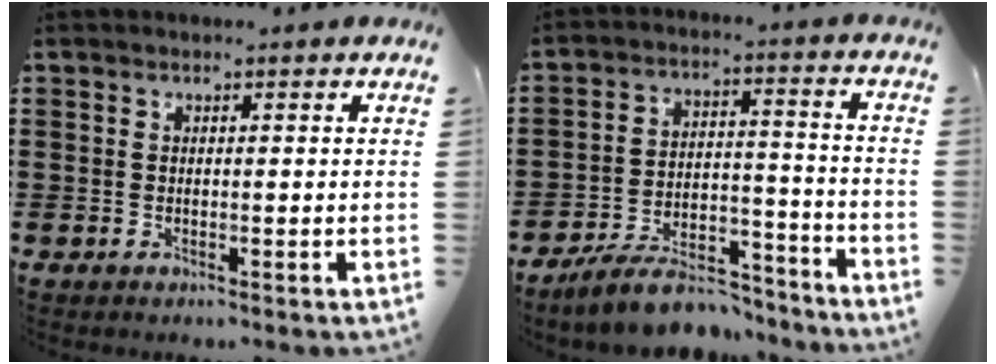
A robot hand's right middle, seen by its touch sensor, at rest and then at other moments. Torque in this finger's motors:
{"motor_torque": [0.92, -0.87, 0.18, 0.13]}